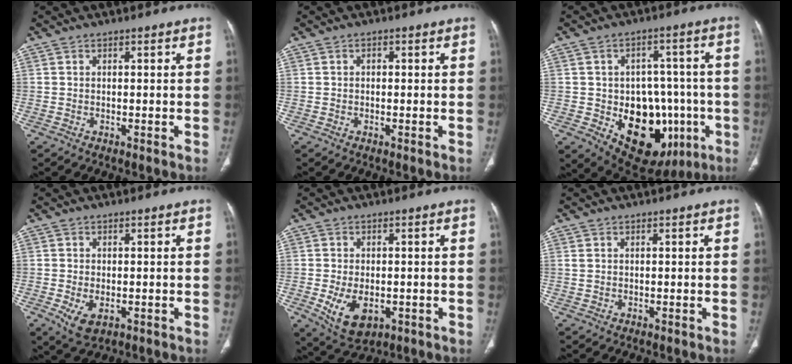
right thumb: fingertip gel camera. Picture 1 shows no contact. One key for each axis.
{"total": 0.8, "fx": 0.1, "fy": 0.6, "fz": 0.5, "tx": -0.007, "ty": 0.004, "tz": 0.001}
{"total": 19.7, "fx": -5.4, "fy": 13.1, "fz": 13.7, "tx": -0.149, "ty": 0.021, "tz": -0.053}
{"total": 4.6, "fx": -1.4, "fy": 2.7, "fz": 3.4, "tx": -0.064, "ty": -0.007, "tz": -0.015}
{"total": 8.0, "fx": -2.1, "fy": 4.9, "fz": 6.0, "tx": -0.097, "ty": -0.006, "tz": -0.021}
{"total": 0.8, "fx": 0.4, "fy": 0.6, "fz": 0.5, "tx": -0.010, "ty": 0.004, "tz": 0.012}